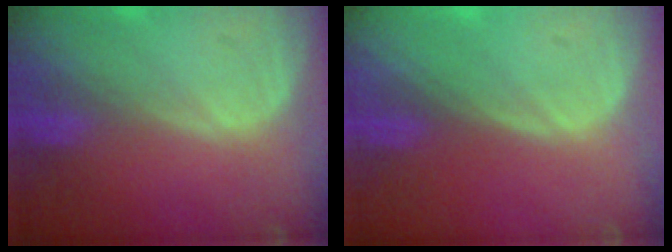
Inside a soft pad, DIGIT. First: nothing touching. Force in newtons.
{"total": 0.0}